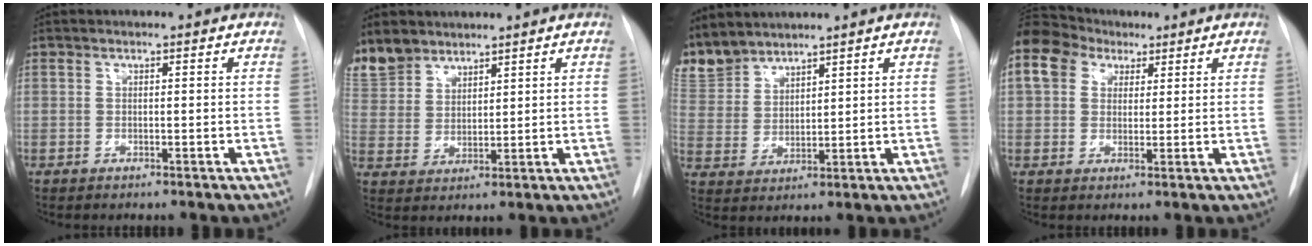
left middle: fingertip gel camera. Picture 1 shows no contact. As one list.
[{"total": 9.6, "force": [8.0, 5.0, 1.9], "torque": [-0.052, 0.008, 0.171]}, {"total": 8.7, "force": [8.2, 2.9, 0.9], "torque": [-0.027, 0.001, 0.181]}, {"total": 14.8, "force": [7.9, 10.8, 6.2], "torque": [-0.182, 0.075, 0.148]}]